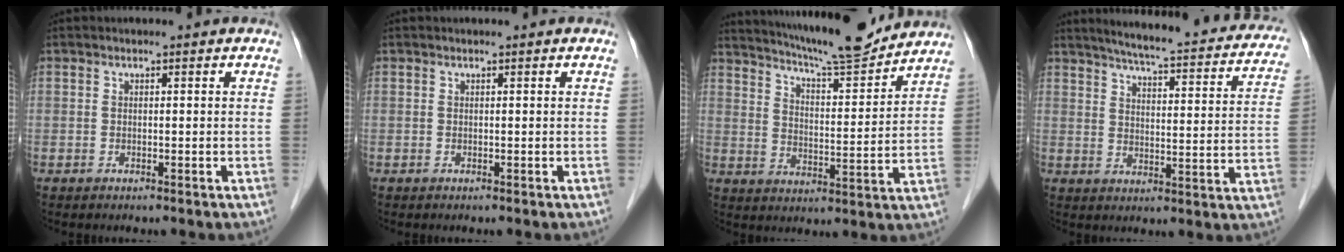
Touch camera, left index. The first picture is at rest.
{"total": 0.0}
{"total": 14.9, "force": [13.9, 0.7, 5.3], "torque": [-0.093, -0.003, 0.206]}
{"total": 24.5, "force": [21.7, 3.4, 10.7], "torque": [-0.147, -0.030, 0.260]}